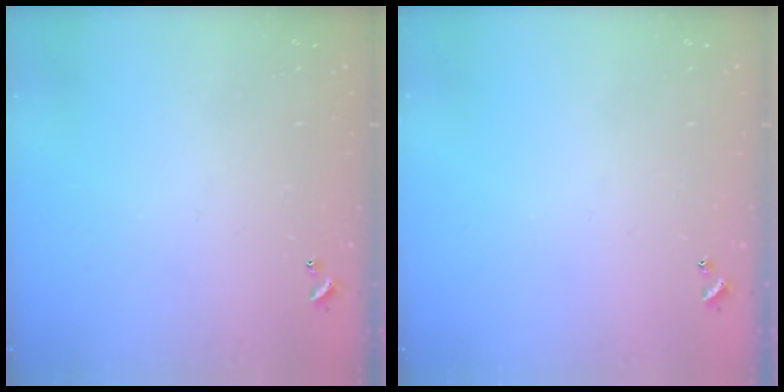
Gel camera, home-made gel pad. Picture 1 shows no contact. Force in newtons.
{"total": 0.0}